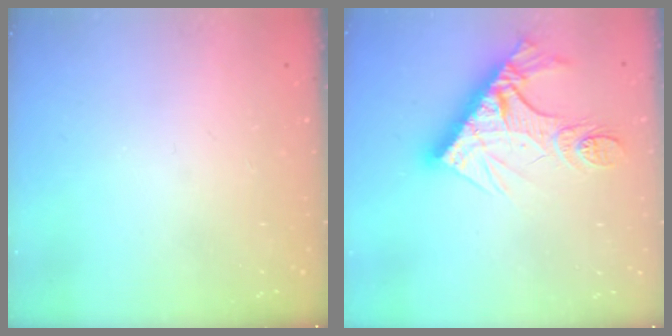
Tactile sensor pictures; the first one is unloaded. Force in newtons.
{"total": 15.0, "press": 14.9, "slide": 1.4}